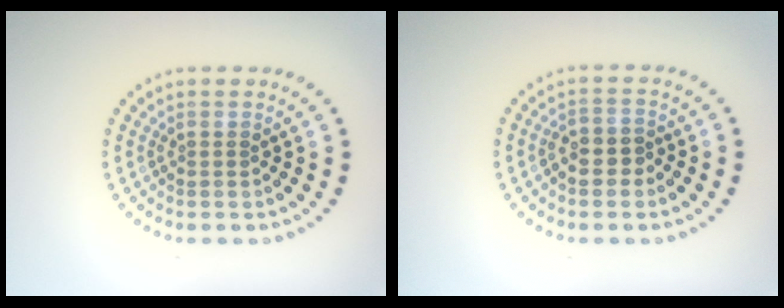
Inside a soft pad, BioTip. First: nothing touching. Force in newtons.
{"total": 1.7, "press": 1.6, "slide": 0.8}